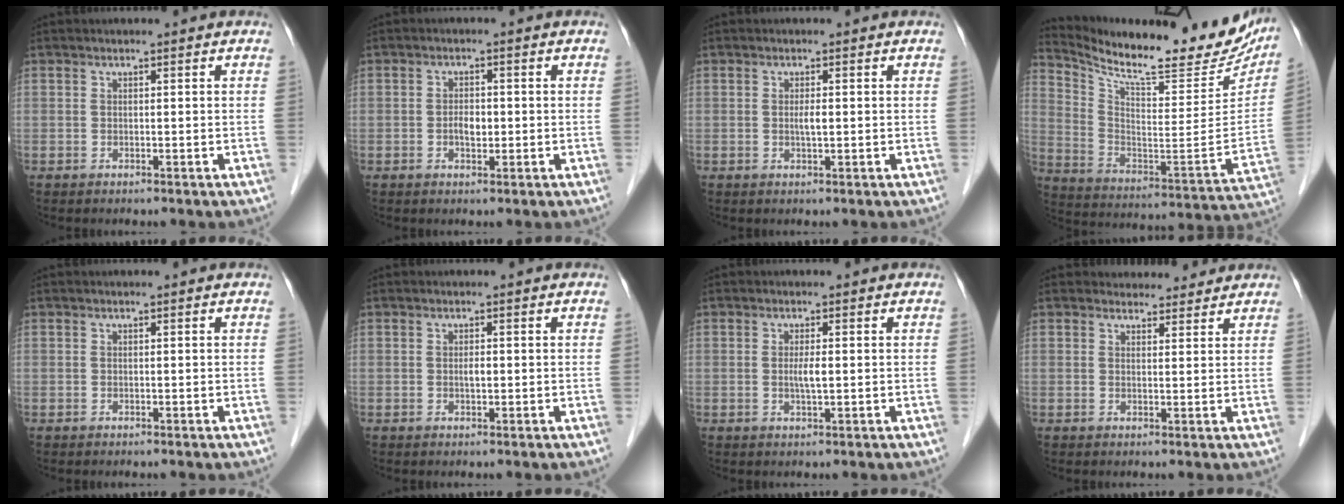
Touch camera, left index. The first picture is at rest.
{"total": 2.3, "force": [-0.5, 1.2, 1.8], "torque": [-0.033, 0.002, -0.006]}
{"total": 1.3, "force": [-0.1, 0.2, 1.3], "torque": [-0.025, -0.001, 0.000]}
{"total": 25.6, "force": [22.0, 5.2, 12.1], "torque": [-0.202, -0.055, 0.313]}
{"total": 0.0}
{"total": 1.0, "force": [-0.1, 0.4, 0.9], "torque": [-0.017, -0.001, -0.001]}
{"total": 1.9, "force": [-0.1, 0.2, 1.9], "torque": [-0.040, -0.003, -0.001]}
{"total": 4.1, "force": [3.8, 1.5, 0.1], "torque": [0.004, 0.006, 0.047]}